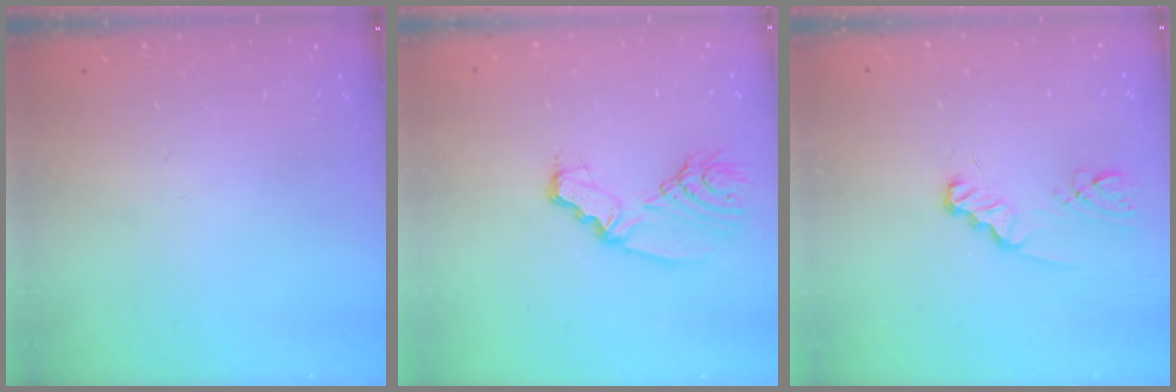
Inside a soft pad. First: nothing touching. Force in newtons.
{"total": 6.8, "press": 6.8, "slide": 0.1}
{"total": 2.7, "press": 2.7, "slide": 0.4}